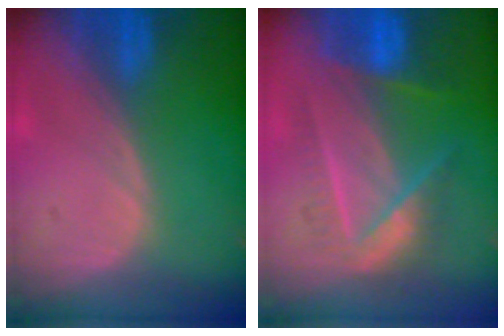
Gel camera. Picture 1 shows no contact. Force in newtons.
{"total": 7.1, "press": 7.1, "slide": 0.2}